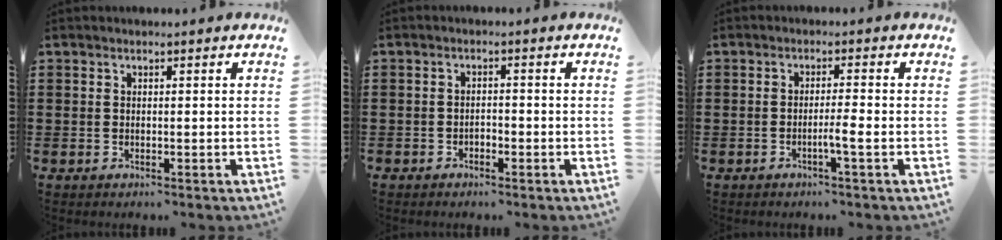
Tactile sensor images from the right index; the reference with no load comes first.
{"total": 1.3, "force": [-1.1, 0.6, 0.3], "torque": [-0.012, 0.000, -0.022]}
{"total": 2.8, "force": [-1.2, -0.3, 2.6], "torque": [-0.043, -0.006, -0.023]}